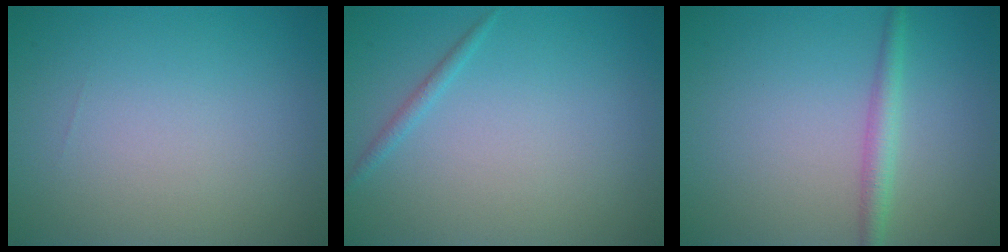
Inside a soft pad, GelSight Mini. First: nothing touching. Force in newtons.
{"total": 0.9, "press": 0.9, "slide": 0.1}
{"total": 2.0, "press": 2.0, "slide": 0.0}